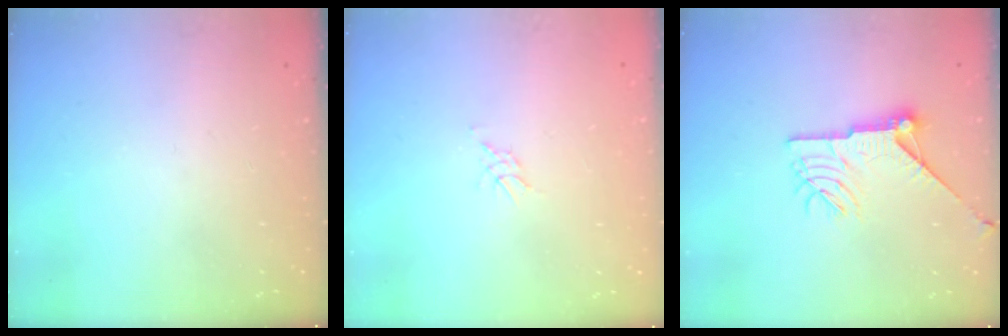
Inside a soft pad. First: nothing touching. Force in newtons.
{"total": 1.4, "press": 1.4, "slide": 0.2}
{"total": 12.6, "press": 12.6, "slide": 0.4}